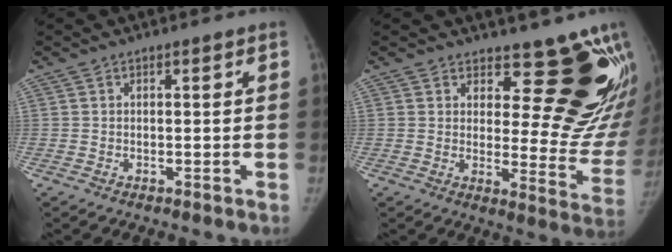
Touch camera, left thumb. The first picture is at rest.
{"total": 17.1, "force": [13.1, 6.7, 8.7], "torque": [-0.056, -0.114, 0.152]}